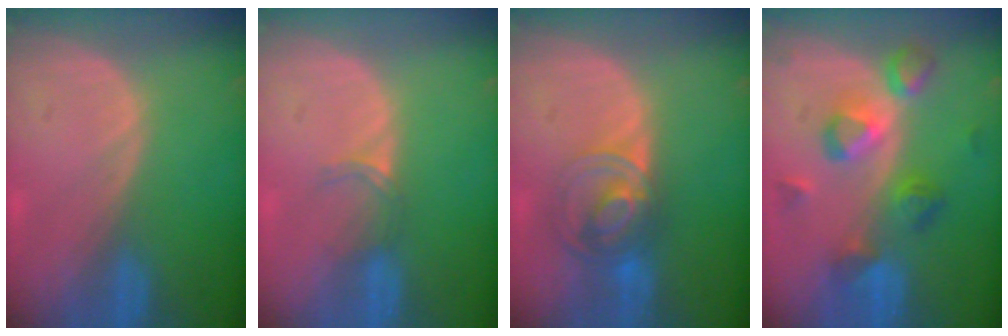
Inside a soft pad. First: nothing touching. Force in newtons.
{"total": 2.2, "press": 1.7, "slide": 1.3}
{"total": 7.5, "press": 6.1, "slide": 4.3}
{"total": 7.5, "press": 7.4, "slide": 0.8}